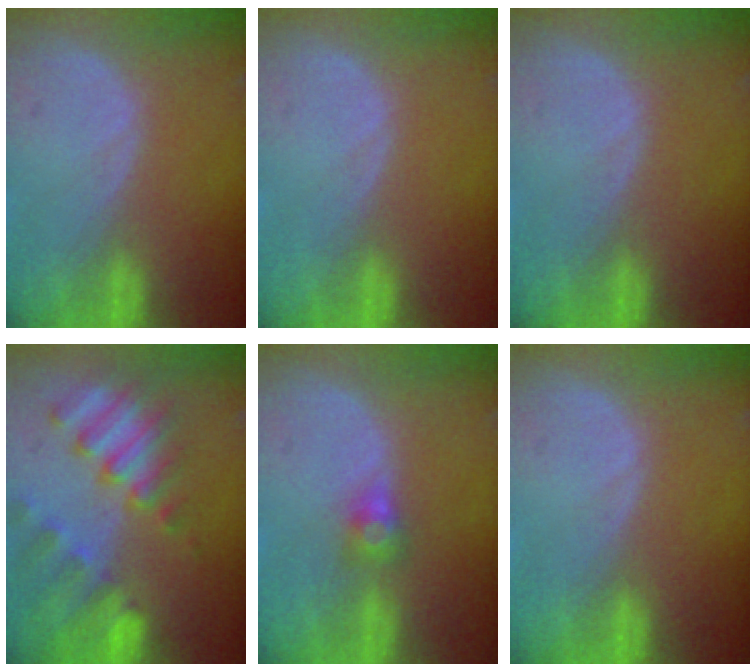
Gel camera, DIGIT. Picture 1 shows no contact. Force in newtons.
{"total": 0.0}
{"total": 0.0}
{"total": 10.1, "press": 8.8, "slide": 4.9}
{"total": 2.7, "press": 2.5, "slide": 0.9}
{"total": 0.0}